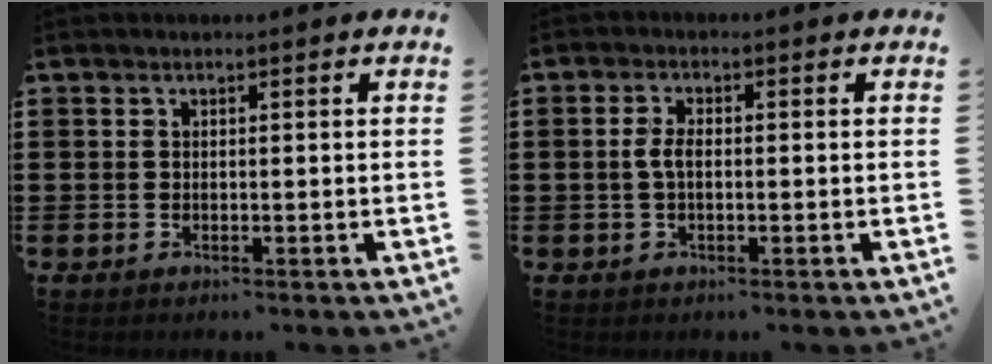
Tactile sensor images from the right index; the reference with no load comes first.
{"total": 2.6, "force": [-0.2, 1.0, 2.4], "torque": [-0.063, -0.006, -0.008]}